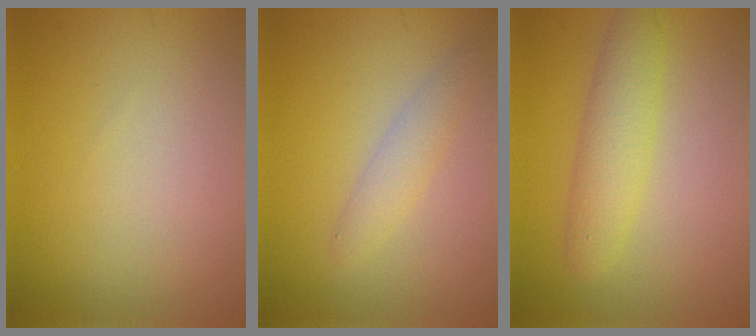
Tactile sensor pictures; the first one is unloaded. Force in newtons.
{"total": 2.0, "press": 2.0, "slide": 0.1}
{"total": 3.6, "press": 3.6, "slide": 0.1}